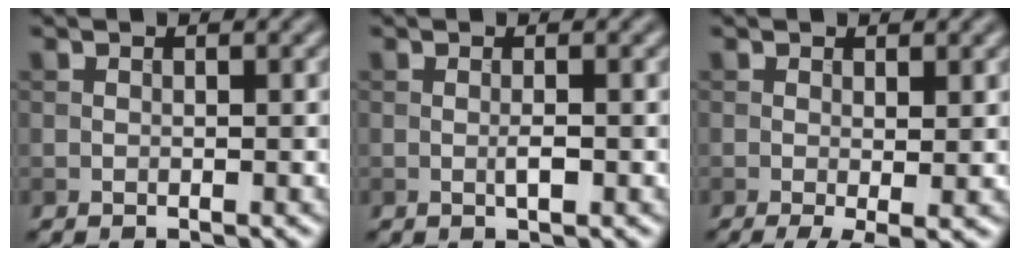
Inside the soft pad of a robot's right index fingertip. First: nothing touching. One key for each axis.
{"total": 1.1, "fx": -0.2, "fy": 0.1, "fz": 1.1, "tx": -0.020, "ty": -0.001, "tz": -0.004}
{"total": 2.7, "fx": -0.6, "fy": 0.5, "fz": 2.5, "tx": -0.043, "ty": -0.014, "tz": -0.009}